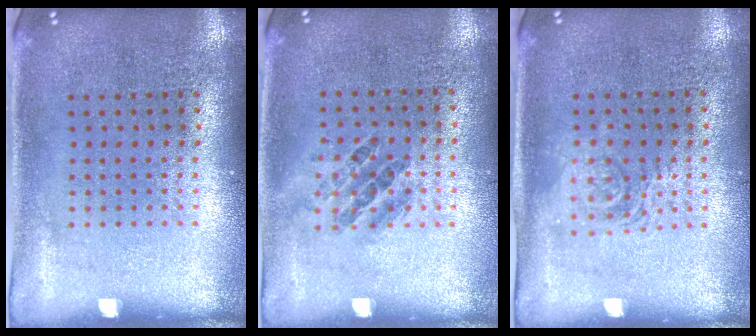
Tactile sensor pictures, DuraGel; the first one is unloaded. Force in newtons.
{"total": 0.9, "press": 0.8, "slide": 0.5}
{"total": 1.3, "press": 1.2, "slide": 0.5}